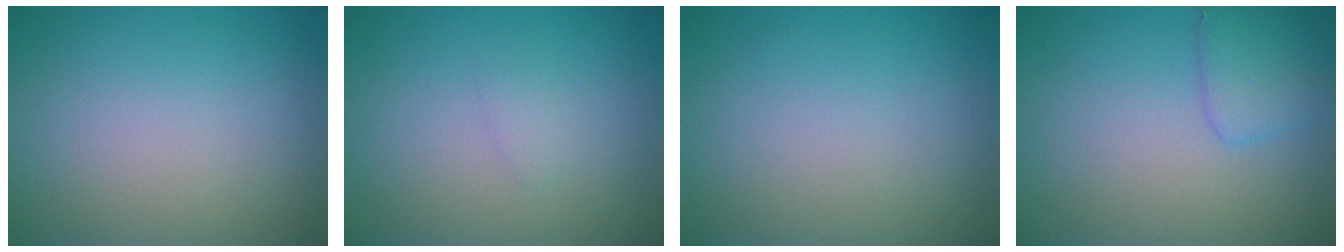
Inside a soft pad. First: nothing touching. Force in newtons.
{"total": 0.8, "press": 0.8, "slide": 0.1}
{"total": 0.0}
{"total": 2.2, "press": 2.2, "slide": 0.1}